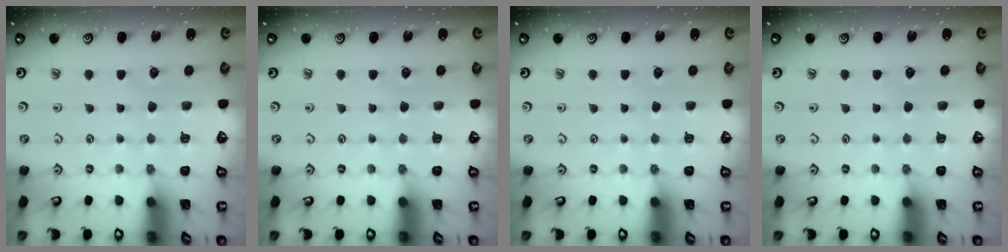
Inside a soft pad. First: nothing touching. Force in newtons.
{"total": 0.0}
{"total": 0.0}
{"total": 0.0}